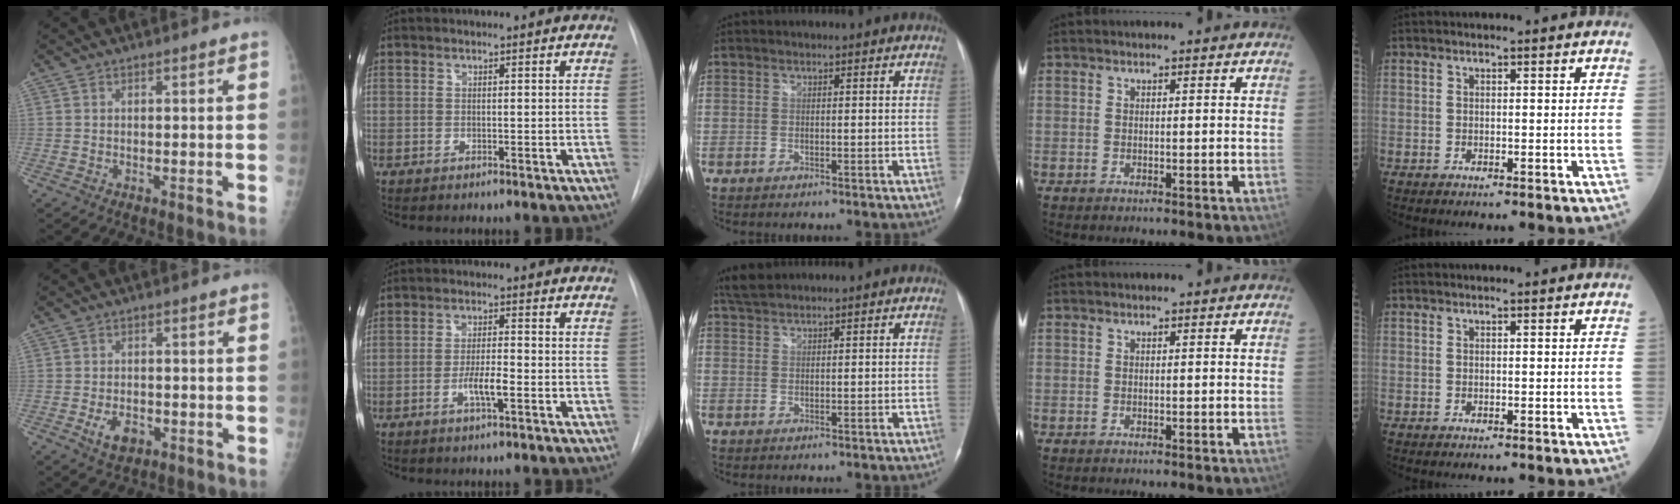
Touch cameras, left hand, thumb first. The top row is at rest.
{"thumb": {"total": 4.3, "force": [-1.7, 2.8, 2.8], "torque": [-0.044, 0.002, -0.024]}, "index": {"total": 4.2, "force": [-1.6, 0.7, 3.8], "torque": [-0.071, -0.003, -0.029]}, "middle": {"total": 2.6, "force": [2.4, 0.4, 0.8], "torque": [-0.022, 0.014, 0.050]}}